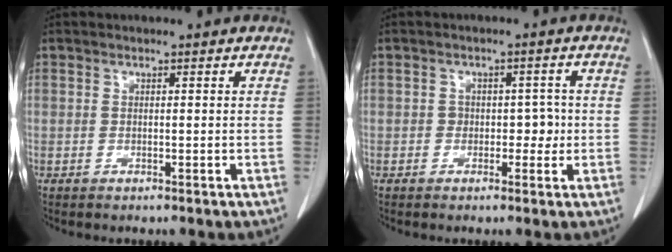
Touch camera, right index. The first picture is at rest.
{"total": 2.9, "force": [-0.3, 2.1, 1.9], "torque": [-0.011, 0.011, -0.003]}